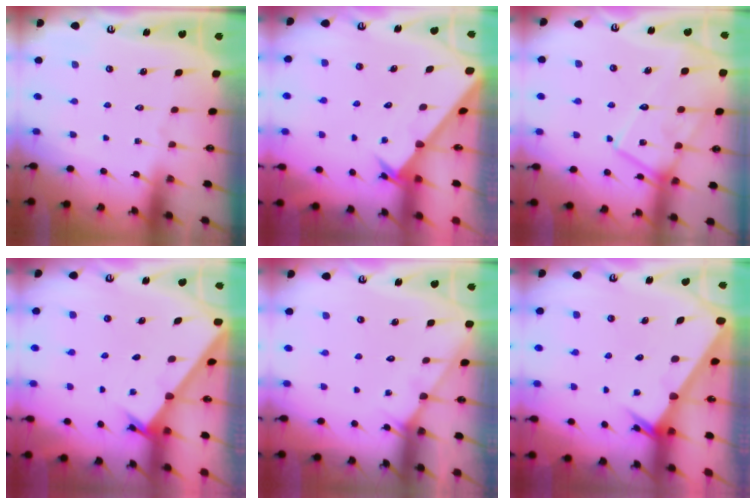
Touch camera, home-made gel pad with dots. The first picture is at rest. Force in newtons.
{"total": 2.5, "press": 2.5, "slide": 0.2}
{"total": 17.2, "press": 17.1, "slide": 1.6}
{"total": 2.2, "press": 2.2, "slide": 0.1}
{"total": 3.0, "press": 3.0, "slide": 0.3}
{"total": 2.6, "press": 2.6, "slide": 0.0}